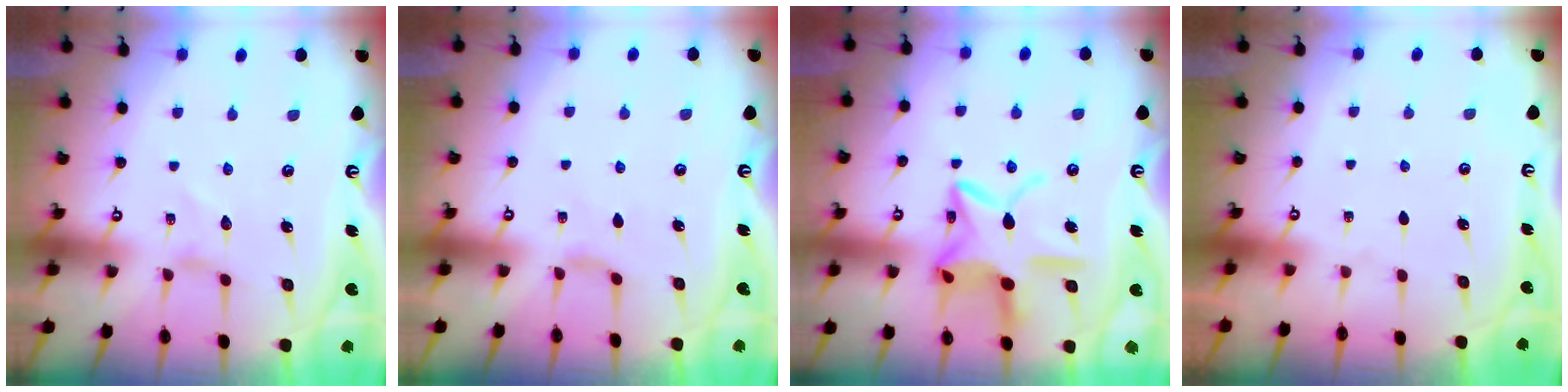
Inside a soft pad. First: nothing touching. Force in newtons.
{"total": 2.1, "press": 2.1, "slide": 0.4}
{"total": 16.3, "press": 16.3, "slide": 1.1}
{"total": 0.0}